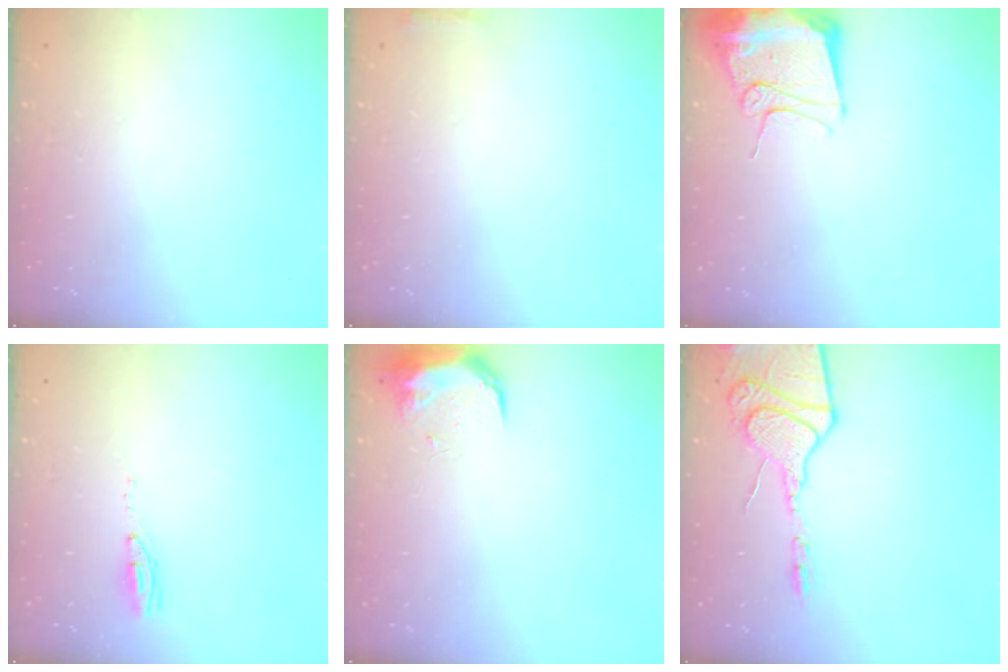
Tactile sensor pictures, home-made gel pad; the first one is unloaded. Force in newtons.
{"total": 2.3, "press": 2.3, "slide": 0.5}
{"total": 13.4, "press": 13.4, "slide": 1.3}
{"total": 4.2, "press": 2.6, "slide": 3.3}
{"total": 8.9, "press": 8.9, "slide": 0.8}
{"total": 15.2, "press": 15.1, "slide": 2.1}